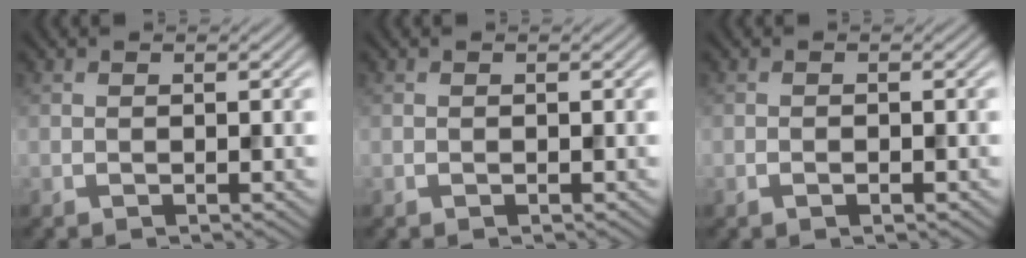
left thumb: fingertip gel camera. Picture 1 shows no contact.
{"total": 0.0}
{"total": 0.7, "force": [-0.6, 0.2, 0.3], "torque": [-0.007, 0.001, -0.009]}